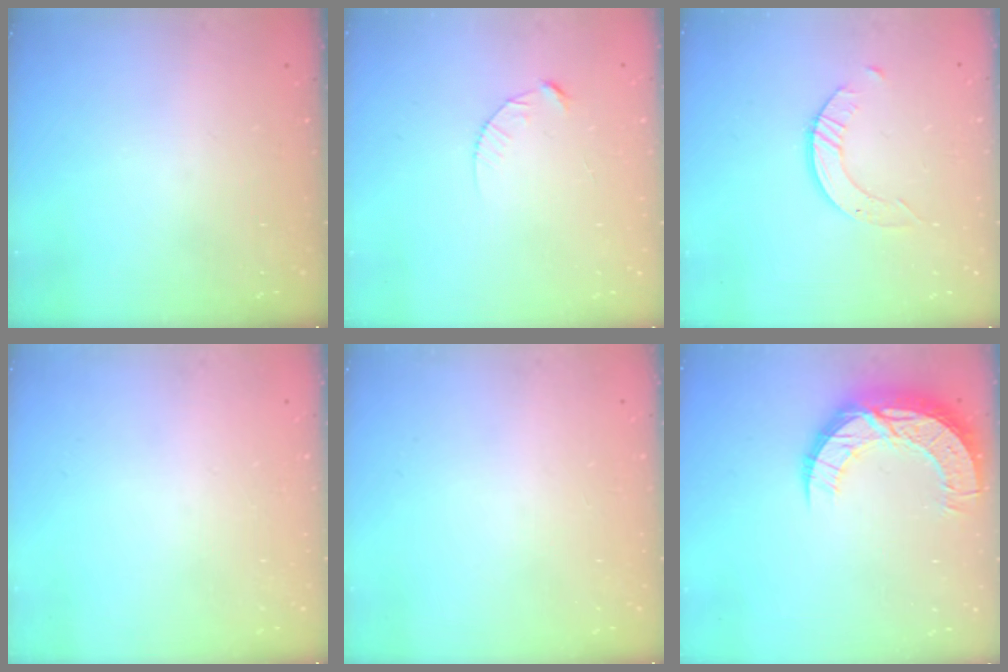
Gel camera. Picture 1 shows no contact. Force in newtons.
{"total": 3.7, "press": 3.7, "slide": 0.4}
{"total": 2.4, "press": 2.4, "slide": 0.3}
{"total": 0.0}
{"total": 0.0}
{"total": 13.7, "press": 13.7, "slide": 1.0}